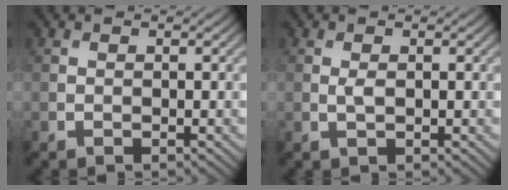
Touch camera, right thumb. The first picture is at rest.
{"total": 1.1, "force": [0.1, 0.4, 1.0], "torque": [-0.025, -0.001, 0.003]}